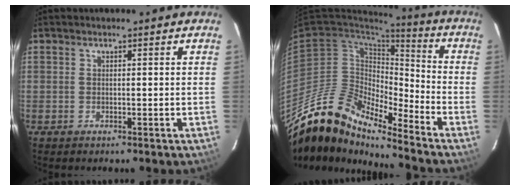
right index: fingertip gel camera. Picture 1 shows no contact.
{"total": 17.3, "force": [-15.1, 3.5, 7.5], "torque": [-0.130, -0.019, -0.297]}